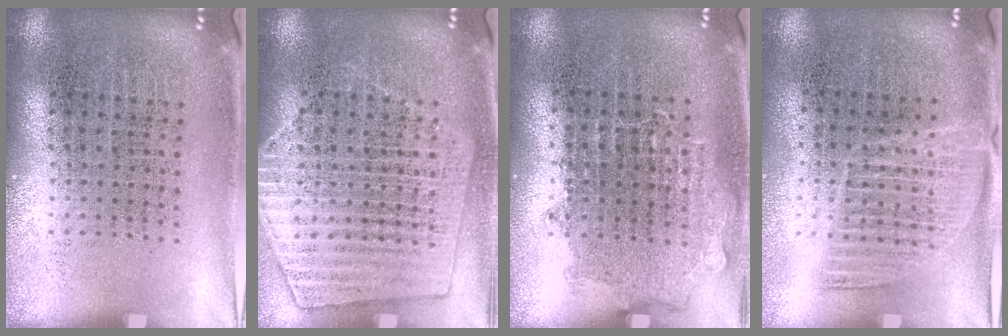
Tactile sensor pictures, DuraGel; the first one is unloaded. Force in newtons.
{"total": 1.4, "press": 1.3, "slide": 0.5}
{"total": 0.9, "press": 0.8, "slide": 0.4}
{"total": 1.3, "press": 1.1, "slide": 0.6}